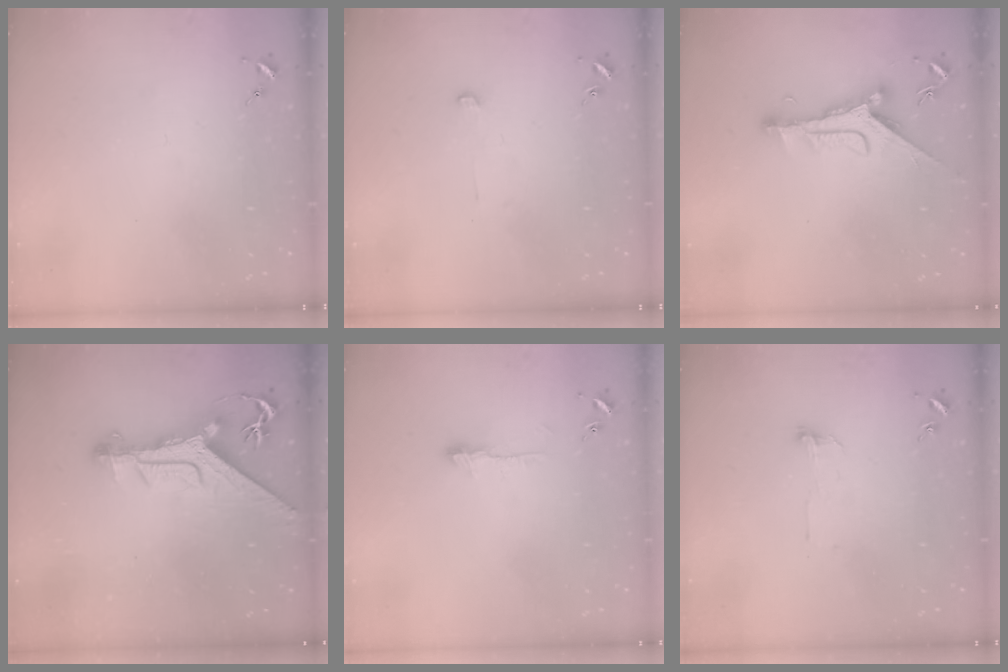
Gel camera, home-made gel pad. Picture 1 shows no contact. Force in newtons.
{"total": 2.9, "press": 2.9, "slide": 0.2}
{"total": 10.1, "press": 10.1, "slide": 0.2}
{"total": 12.1, "press": 12.0, "slide": 1.1}
{"total": 5.6, "press": 5.6, "slide": 0.6}
{"total": 3.9, "press": 3.9, "slide": 0.3}